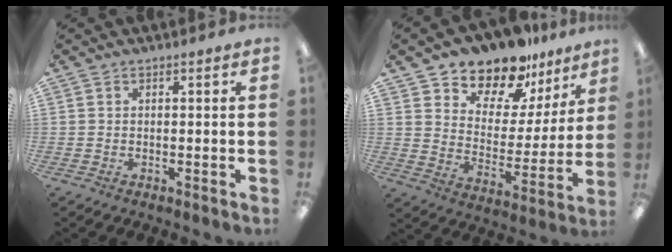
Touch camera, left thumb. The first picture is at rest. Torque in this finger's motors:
{"motor_torque": [1.13, 1.36, 1.33, -1.44, 0.12]}